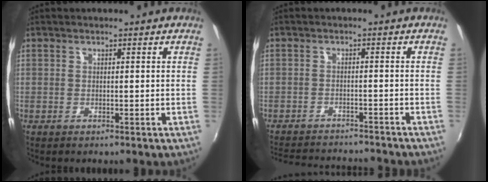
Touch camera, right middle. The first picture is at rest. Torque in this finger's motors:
{"motor_torque": [0.89, -1.25, 0.09, 0.03]}